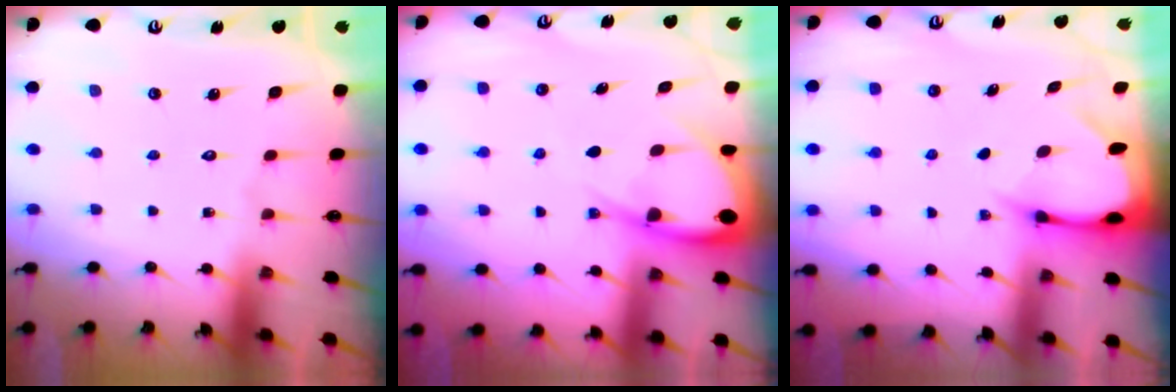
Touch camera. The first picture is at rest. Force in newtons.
{"total": 8.4, "press": 8.4, "slide": 0.8}
{"total": 3.7, "press": 3.6, "slide": 0.5}